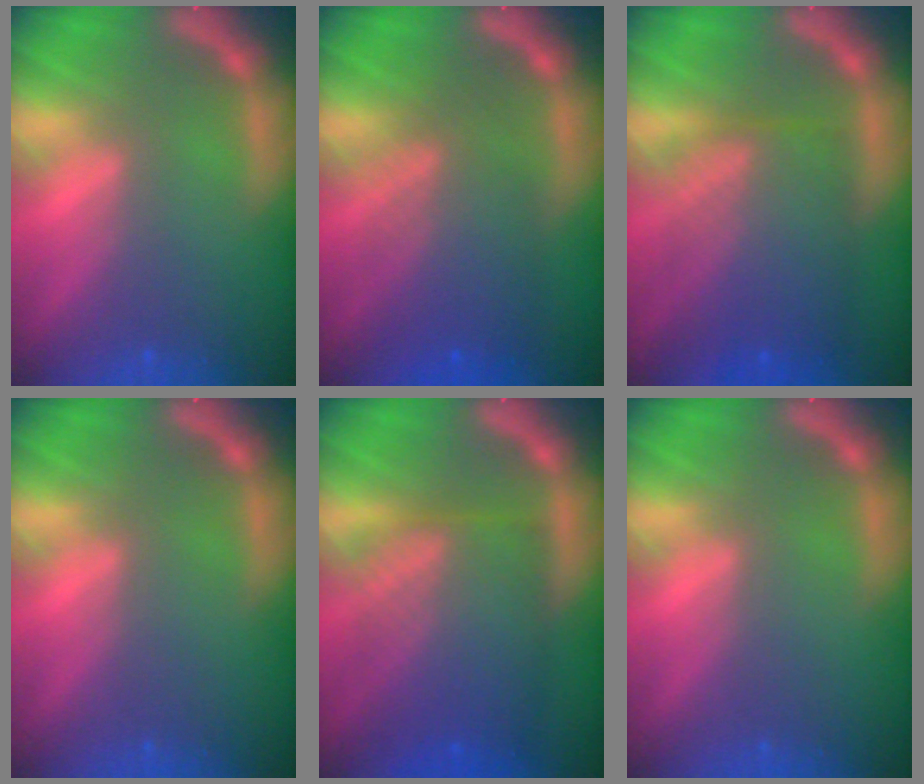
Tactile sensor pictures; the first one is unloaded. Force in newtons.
{"total": 7.1}
{"total": 8.6}
{"total": 0.0}
{"total": 9.5}
{"total": 0.0}